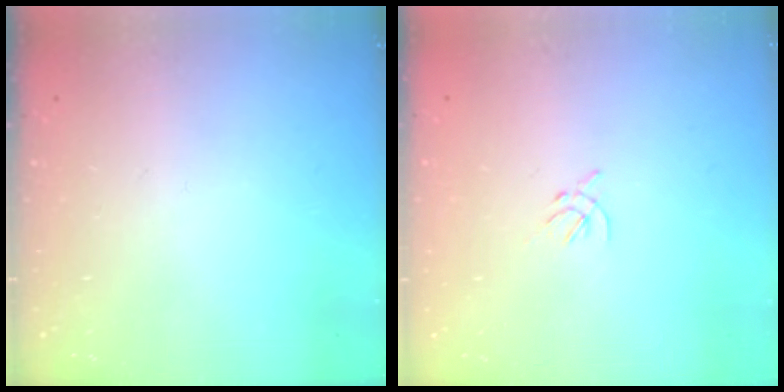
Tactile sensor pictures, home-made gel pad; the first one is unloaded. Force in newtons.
{"total": 1.7, "press": 1.6, "slide": 0.6}